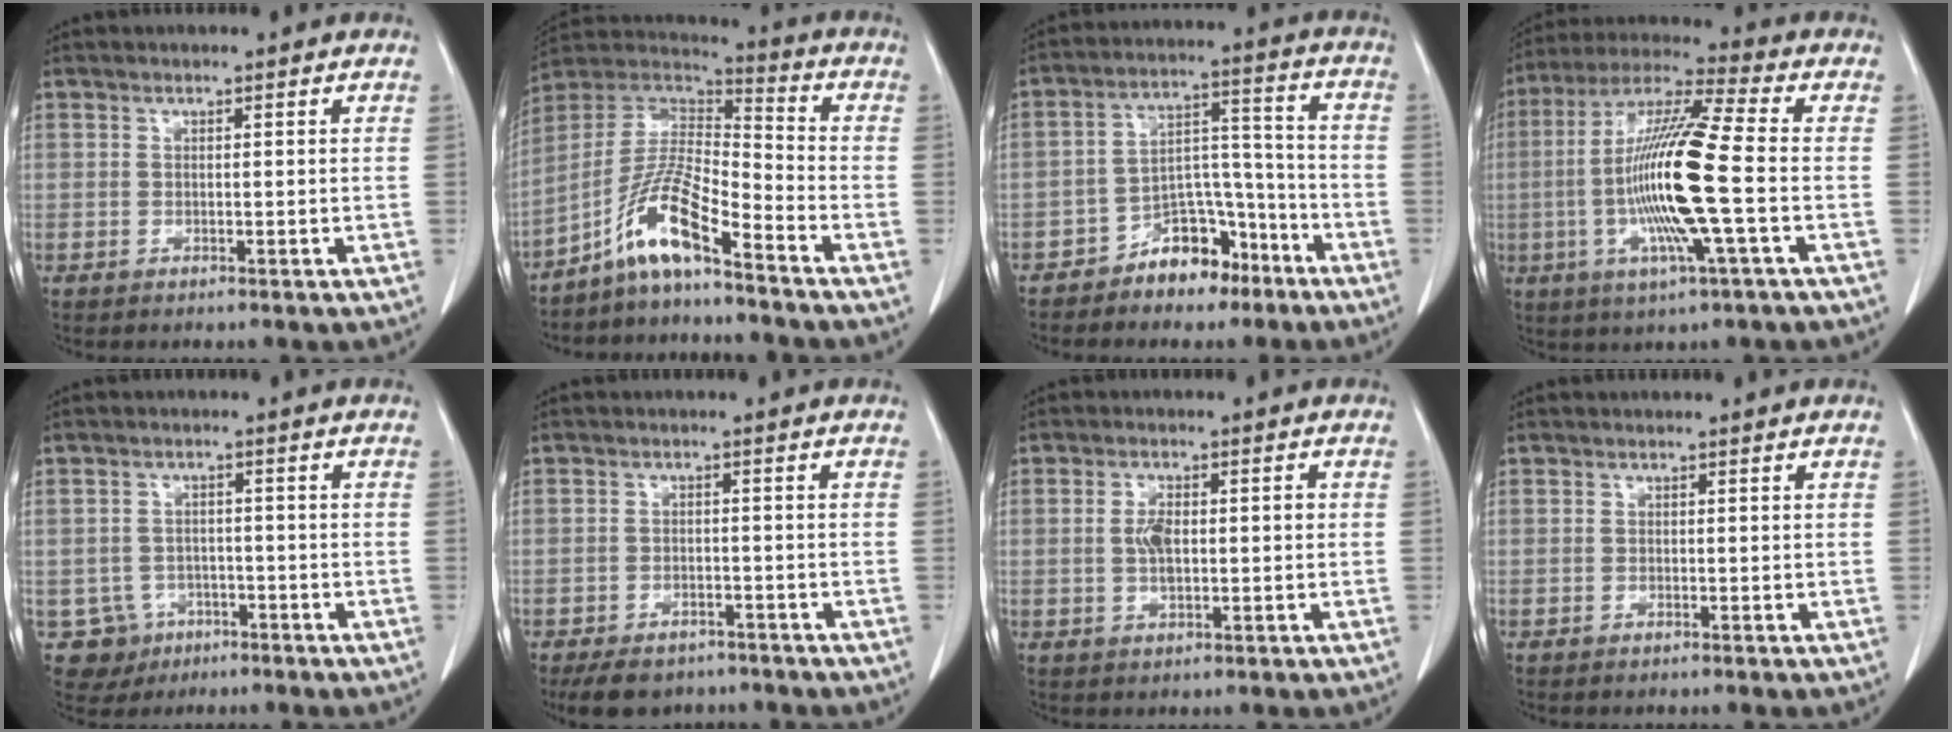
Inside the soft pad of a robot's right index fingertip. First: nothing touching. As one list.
[{"total": 10.9, "force": [-7.4, 1.1, 8.0], "torque": [-0.165, 0.013, -0.143]}, {"total": 9.2, "force": [-6.3, 5.1, 4.3], "torque": [-0.066, 0.033, -0.104]}, {"total": 16.7, "force": [-2.6, 0.2, 16.5], "torque": [-0.331, -0.005, -0.059]}, {"total": 5.4, "force": [-2.4, 4.8, 0.1], "torque": [0.000, 0.011, -0.031]}, {"total": 8.3, "force": [-6.7, 4.1, 2.8], "torque": [-0.037, -0.002, -0.095]}, {"total": 4.3, "force": [0.0, 1.7, 3.9], "torque": [-0.081, 0.009, 0.001]}, {"total": 0.0}]